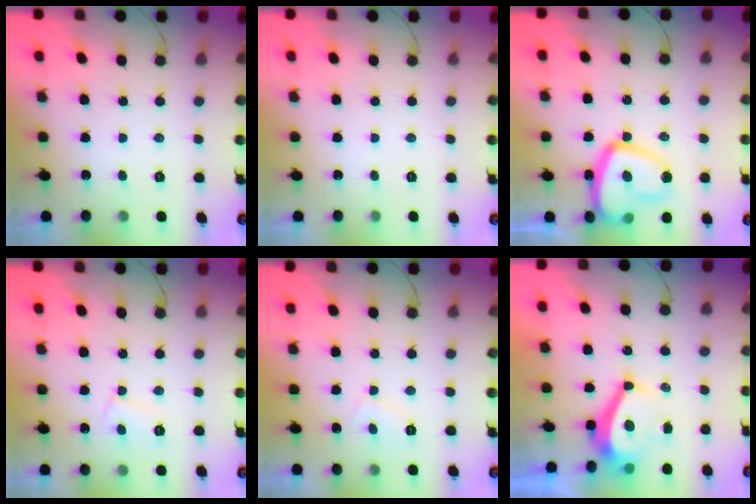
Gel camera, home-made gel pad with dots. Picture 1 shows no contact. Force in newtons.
{"total": 0.0}
{"total": 16.1, "press": 16.1, "slide": 1.6}
{"total": 5.0, "press": 5.0, "slide": 0.4}
{"total": 2.5, "press": 2.4, "slide": 0.7}
{"total": 7.8, "press": 7.8, "slide": 0.5}